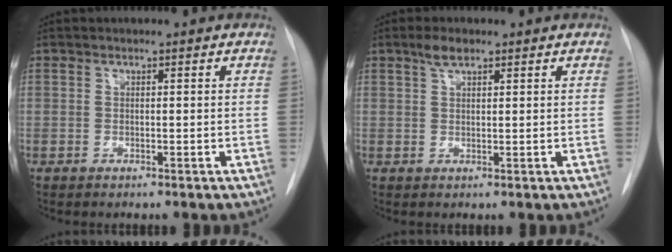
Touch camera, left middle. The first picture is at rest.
{"total": 2.4, "force": [1.6, 0.9, 1.5], "torque": [-0.031, 0.005, 0.031]}